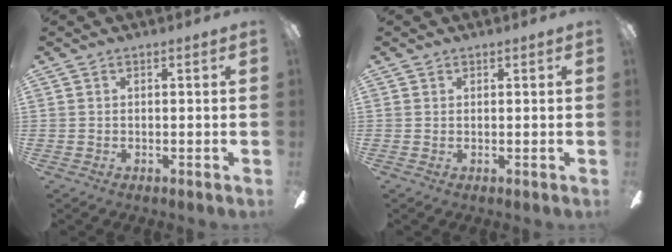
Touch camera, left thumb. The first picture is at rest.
{"total": 0.5, "force": [0.4, 0.3, -0.1], "torque": [0.002, 0.002, 0.007]}